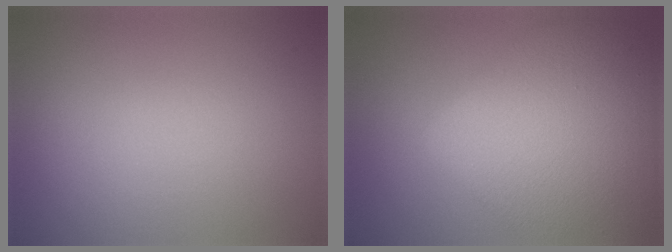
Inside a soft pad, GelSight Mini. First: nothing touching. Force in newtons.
{"total": 10.1, "press": 10.1, "slide": 0.2}